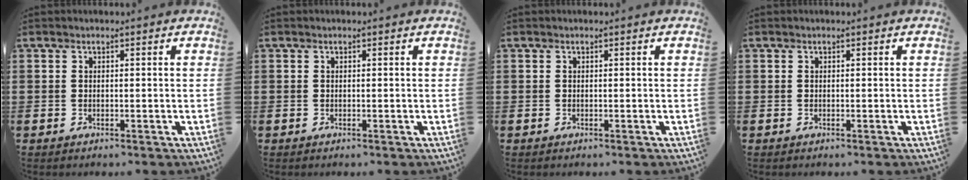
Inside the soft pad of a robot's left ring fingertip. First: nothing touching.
{"total": 0.0}
{"total": 0.0}
{"total": 0.0}